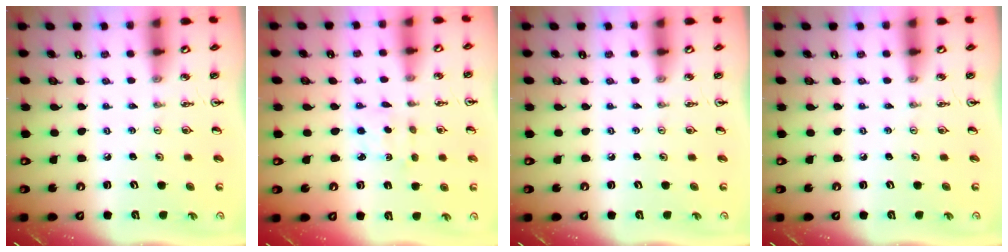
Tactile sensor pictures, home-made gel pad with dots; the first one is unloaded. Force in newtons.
{"total": 2.5, "press": 2.4, "slide": 0.6}
{"total": 0.0}
{"total": 0.0}